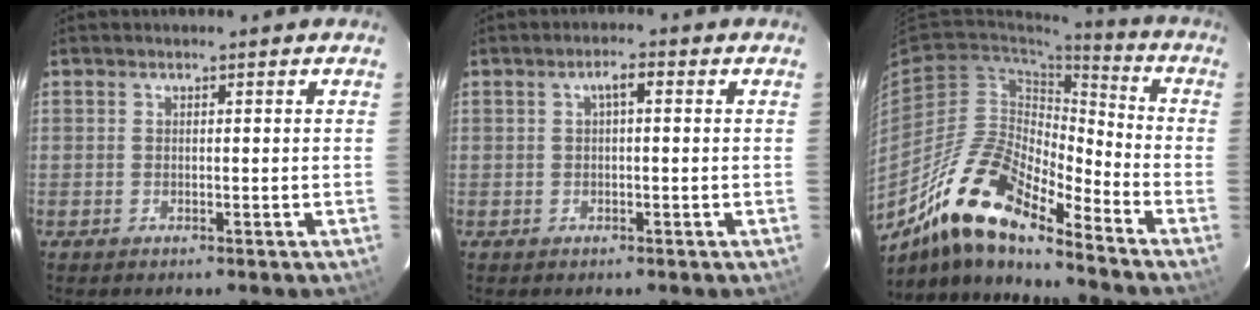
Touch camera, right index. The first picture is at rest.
{"total": 2.2, "force": [0.4, 0.6, 2.1], "torque": [-0.040, 0.011, 0.007]}
{"total": 16.9, "force": [-12.6, 4.2, 10.4], "torque": [-0.184, -0.009, -0.245]}